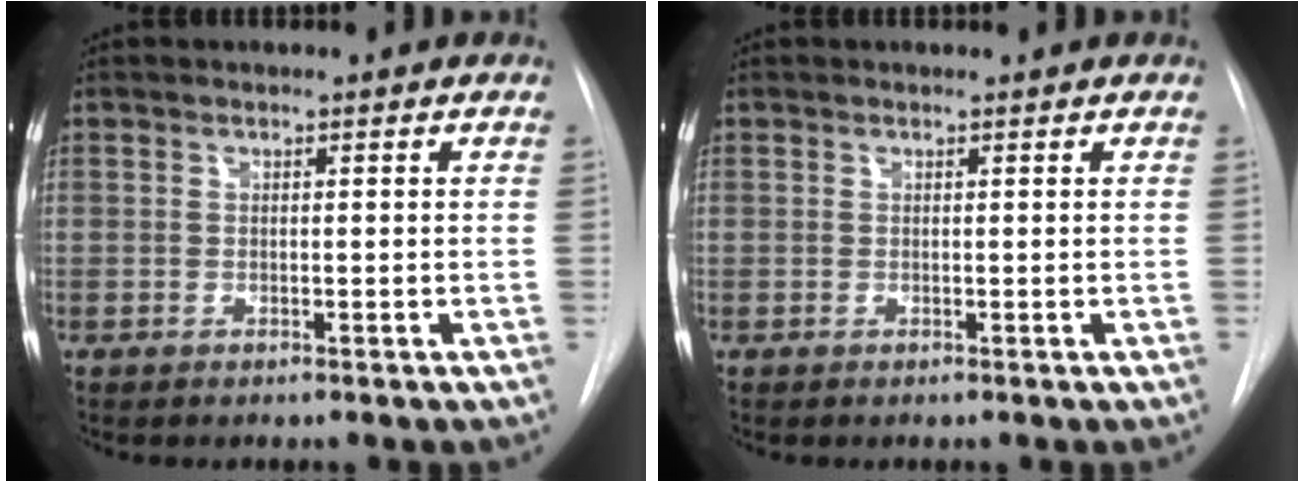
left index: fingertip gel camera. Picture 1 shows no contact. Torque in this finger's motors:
{"motor_torque": [0.04, -0.03, 0.00, -0.01]}